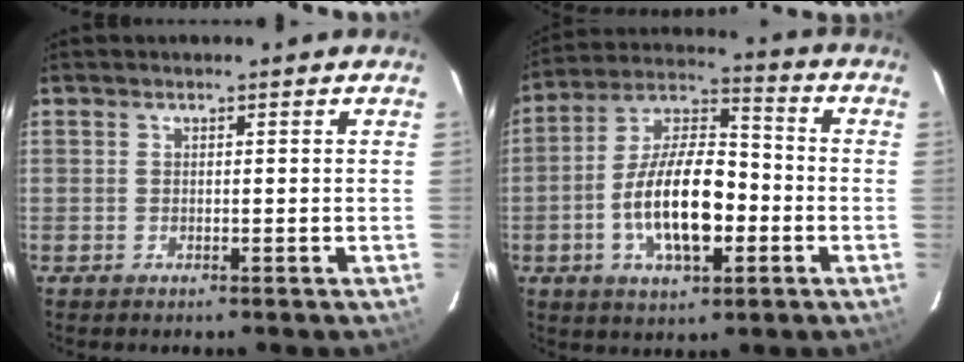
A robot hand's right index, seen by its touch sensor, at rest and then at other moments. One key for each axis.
{"total": 15.5, "fx": -3.9, "fy": 6.7, "fz": 13.4, "tx": -0.255, "ty": 0.011, "tz": -0.070}